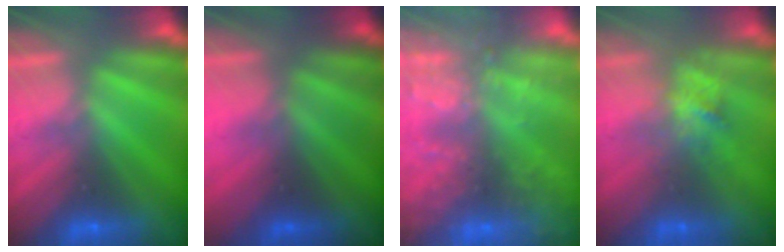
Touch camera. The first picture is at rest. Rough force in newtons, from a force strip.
{"total": 2.8}
{"total": 7.3}
{"total": 2.8}